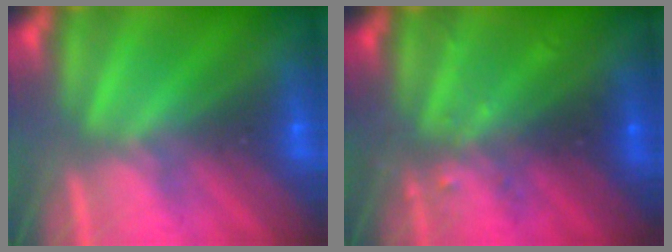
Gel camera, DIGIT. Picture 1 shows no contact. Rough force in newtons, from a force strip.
{"total": 2.4}